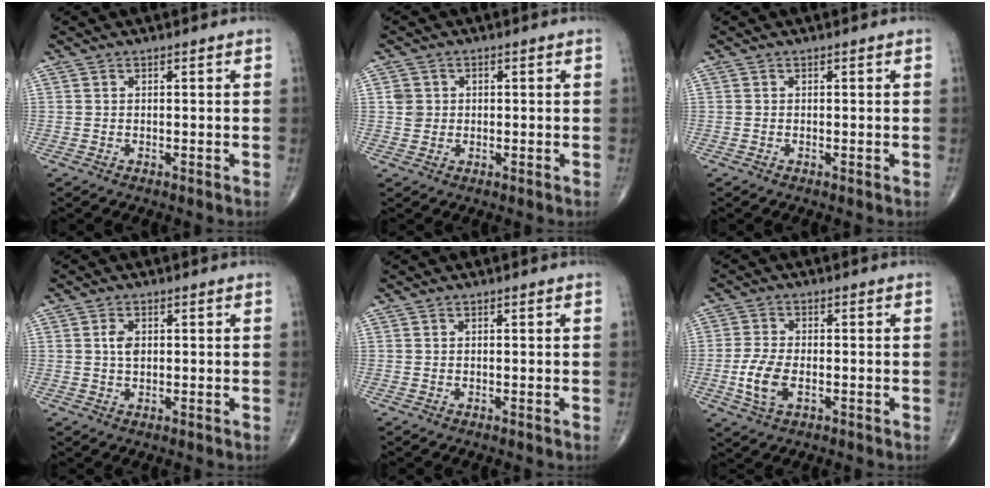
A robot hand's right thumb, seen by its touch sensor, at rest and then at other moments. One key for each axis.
{"total": 2.7, "fx": 0.4, "fy": 2.5, "fz": 0.9, "tx": -0.002, "ty": 0.002, "tz": 0.008}
{"total": 0.0}
{"total": 2.6, "fx": 0.5, "fy": 1.6, "fz": 2.0, "tx": -0.036, "ty": 0.000, "tz": 0.008}
{"total": 0.0}
{"total": 6.5, "fx": -1.7, "fy": 3.5, "fz": 5.2, "tx": -0.117, "ty": 0.001, "tz": -0.032}